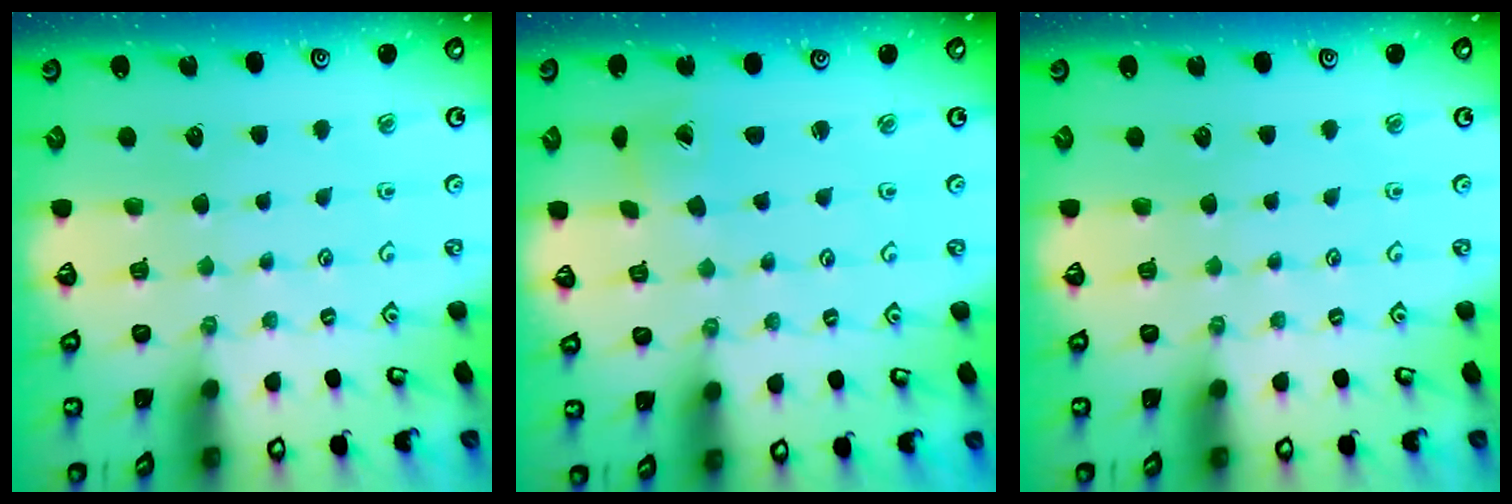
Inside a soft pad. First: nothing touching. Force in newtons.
{"total": 1.7, "press": 1.7, "slide": 0.2}
{"total": 0.0}